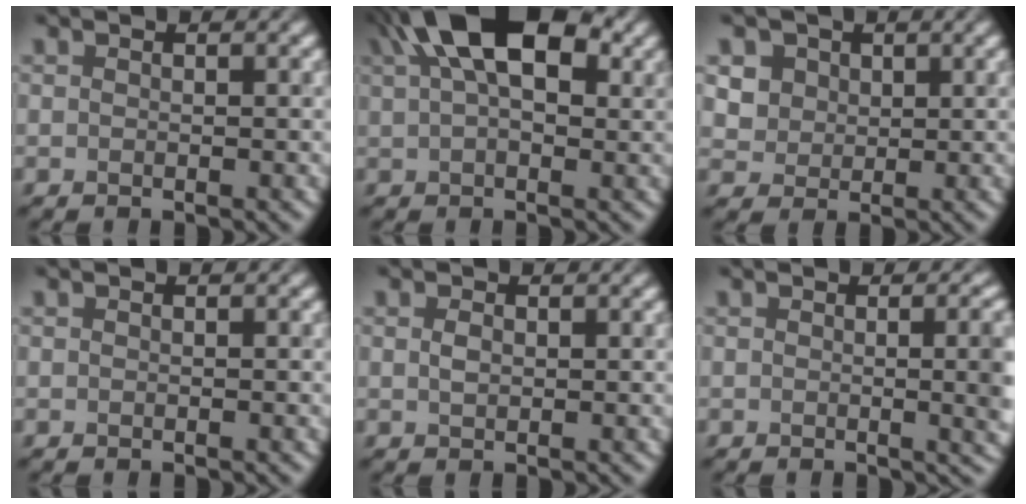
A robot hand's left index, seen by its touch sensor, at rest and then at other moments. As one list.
[{"total": 10.6, "force": [4.6, 5.5, 7.8], "torque": [-0.116, 0.032, 0.062]}, {"total": 3.6, "force": [1.7, 3.1, 0.8], "torque": [-0.021, 0.013, 0.035]}, {"total": 0.0}, {"total": 0.7, "force": [0.2, 0.5, 0.3], "torque": [-0.009, 0.003, 0.007]}, {"total": 4.9, "force": [-0.2, 1.9, 4.6], "torque": [-0.028, 0.004, -0.001]}]